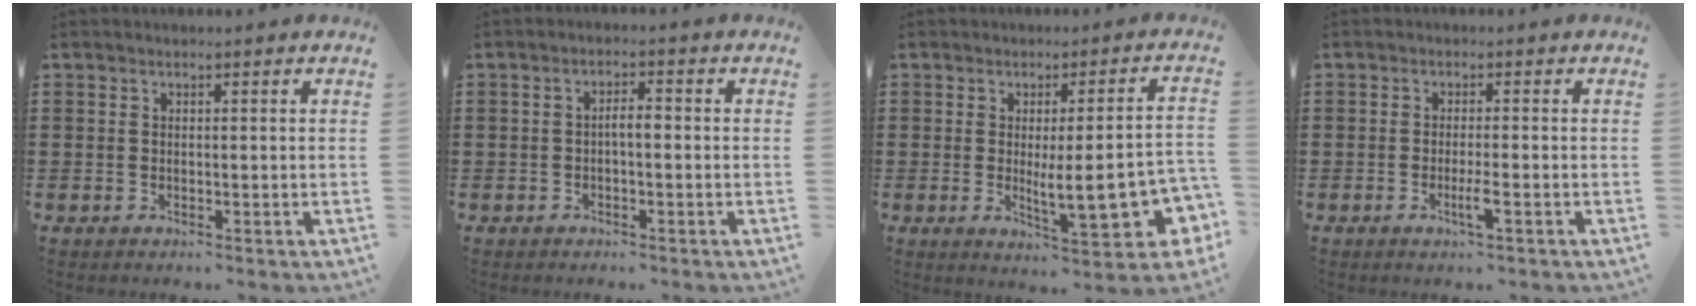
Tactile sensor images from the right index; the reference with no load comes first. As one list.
[{"total": 2.2, "force": [-0.5, 0.6, 2.0], "torque": [-0.038, 0.003, -0.010]}, {"total": 10.2, "force": [-1.6, 2.6, 9.7], "torque": [-0.139, -0.017, -0.023]}, {"total": 2.7, "force": [-1.2, 0.1, 2.4], "torque": [-0.048, -0.006, -0.025]}]